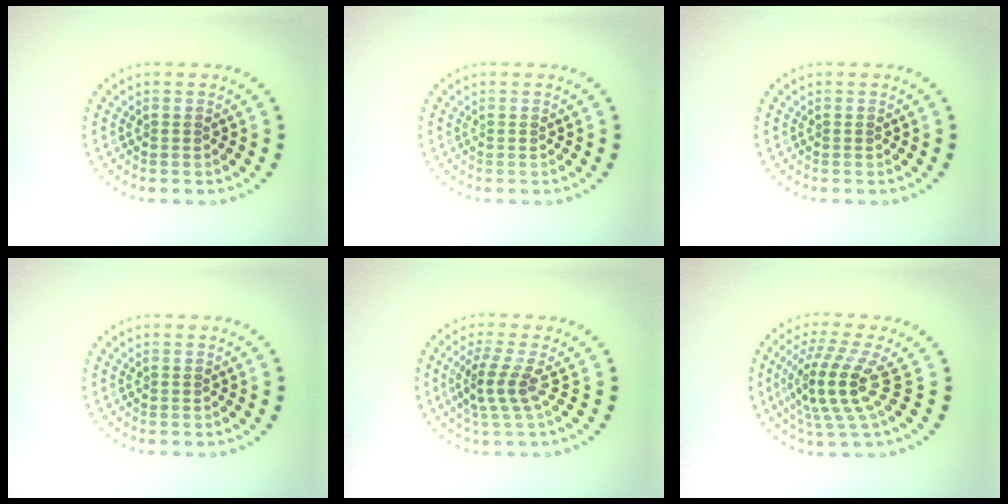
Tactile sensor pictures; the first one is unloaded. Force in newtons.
{"total": 0.0}
{"total": 0.0}
{"total": 0.0}
{"total": 2.8, "press": 1.9, "slide": 2.0}
{"total": 4.8, "press": 3.7, "slide": 3.1}